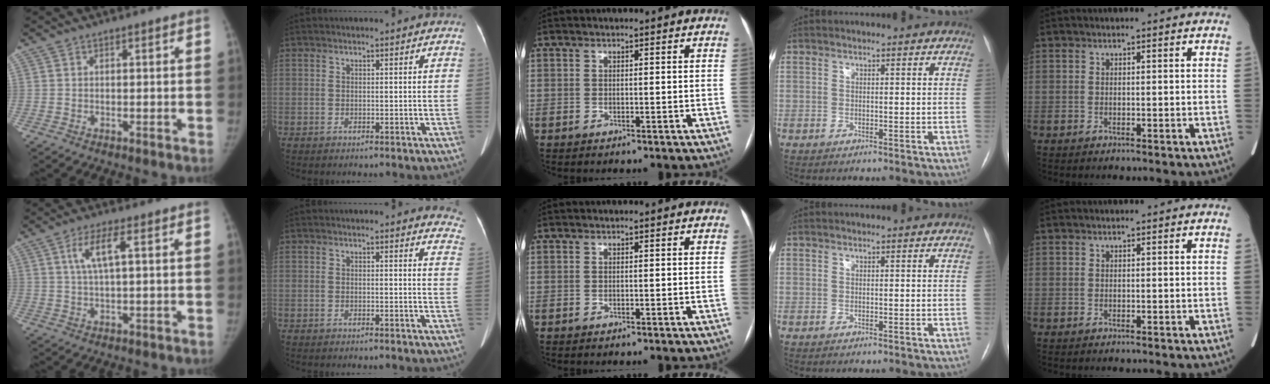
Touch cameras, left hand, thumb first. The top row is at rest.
{"thumb": {"total": 5.2, "force": [1.6, 1.0, 4.8], "torque": [-0.110, 0.007, 0.034]}, "index": {"total": 5.9, "force": [5.7, 1.3, 0.5], "torque": [0.026, -0.028, 0.021]}}